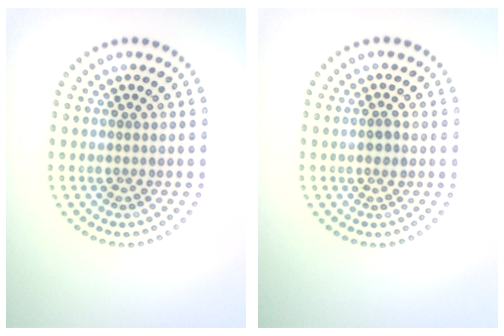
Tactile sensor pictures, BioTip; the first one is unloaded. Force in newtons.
{"total": 1.4, "press": 1.4, "slide": 0.3}